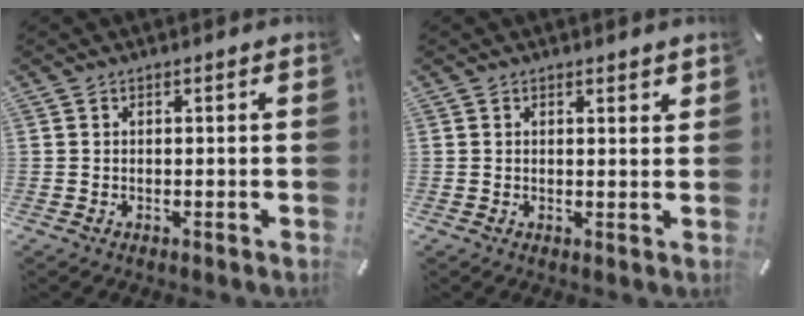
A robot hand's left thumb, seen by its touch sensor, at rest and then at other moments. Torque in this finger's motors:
{"motor_torque": [0.02, -0.20, 0.00, 0.12, -0.01]}